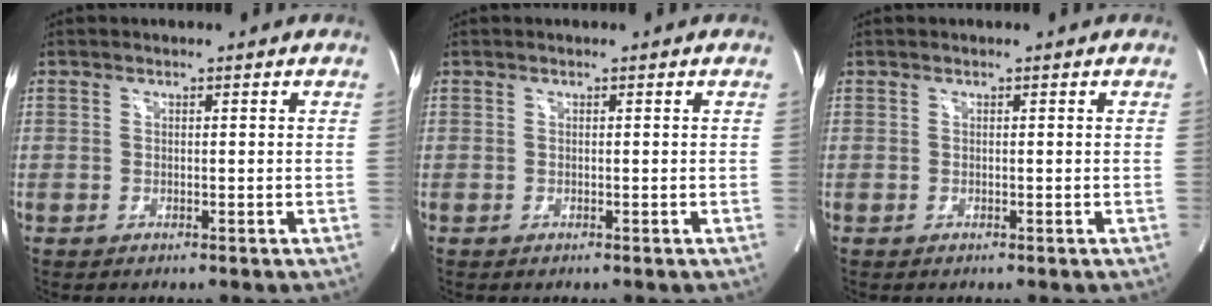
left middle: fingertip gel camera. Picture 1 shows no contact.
{"total": 0.0}
{"total": 0.0}